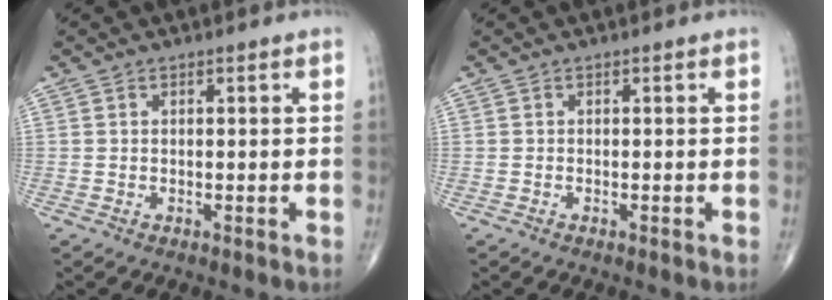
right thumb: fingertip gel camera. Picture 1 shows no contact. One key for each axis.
{"total": 0.0}